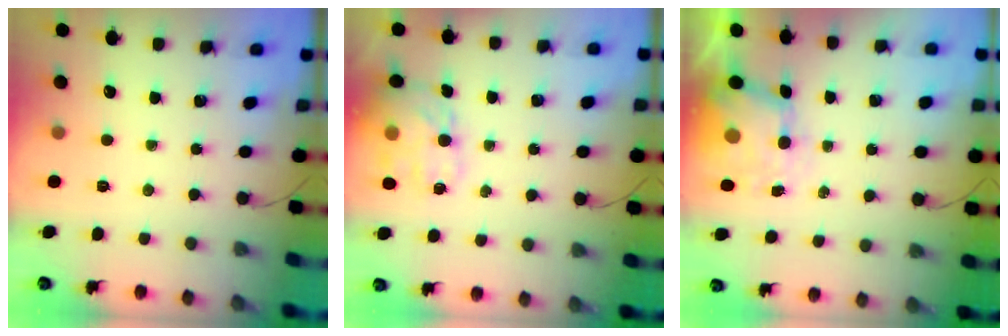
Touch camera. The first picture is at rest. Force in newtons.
{"total": 13.1, "press": 12.8, "slide": 2.8}
{"total": 6.7, "press": 6.5, "slide": 1.4}